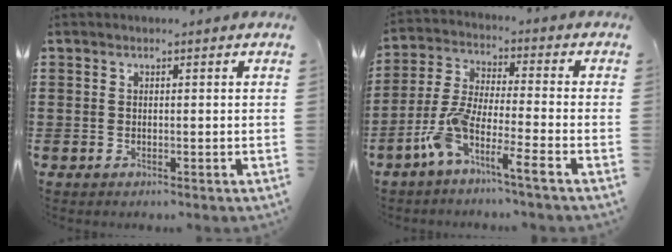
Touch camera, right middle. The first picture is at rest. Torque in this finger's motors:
{"motor_torque": [1.93, -0.21, 0.81, 0.18]}